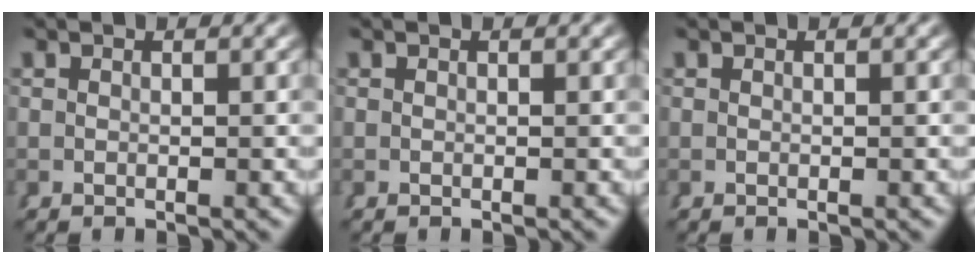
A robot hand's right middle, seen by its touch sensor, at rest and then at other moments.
{"total": 0.0}
{"total": 0.0}